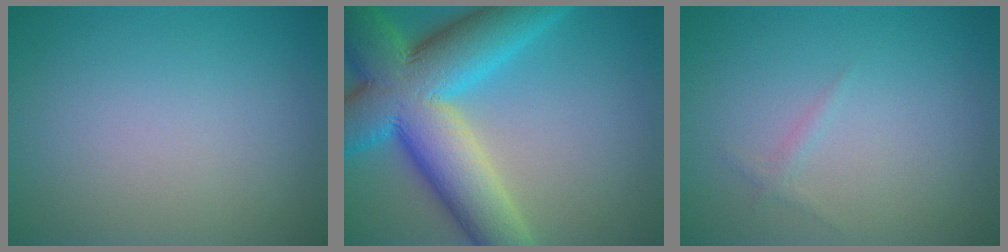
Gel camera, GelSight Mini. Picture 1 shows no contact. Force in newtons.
{"total": 14.1, "press": 14.1, "slide": 0.4}
{"total": 0.6, "press": 0.6, "slide": 0.1}